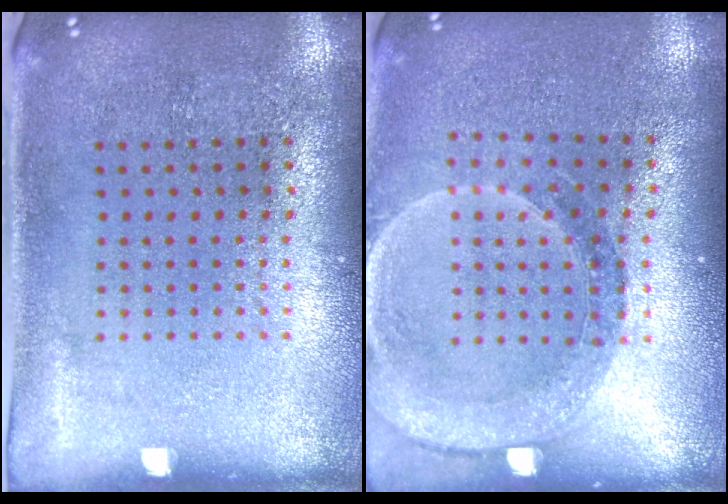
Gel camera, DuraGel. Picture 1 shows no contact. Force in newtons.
{"total": 1.5, "press": 1.5, "slide": 0.3}